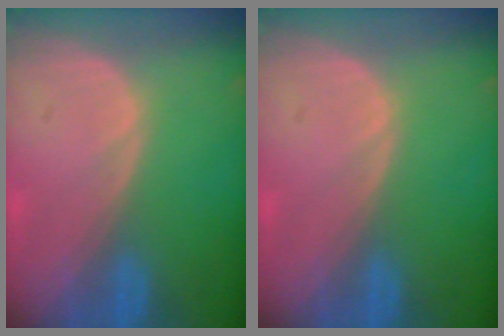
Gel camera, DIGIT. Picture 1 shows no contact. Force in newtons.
{"total": 0.0}